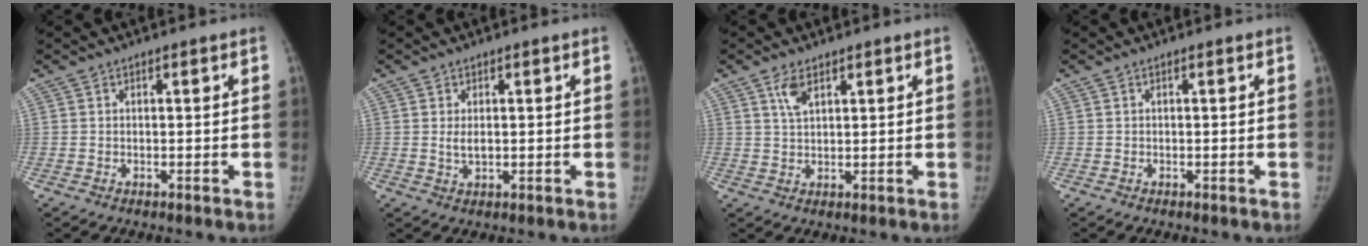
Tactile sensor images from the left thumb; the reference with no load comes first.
{"total": 2.2, "force": [0.4, 1.4, 1.7], "torque": [-0.026, -0.006, 0.010]}
{"total": 3.6, "force": [2.1, 1.8, 2.3], "torque": [-0.038, -0.008, 0.045]}
{"total": 0.0}